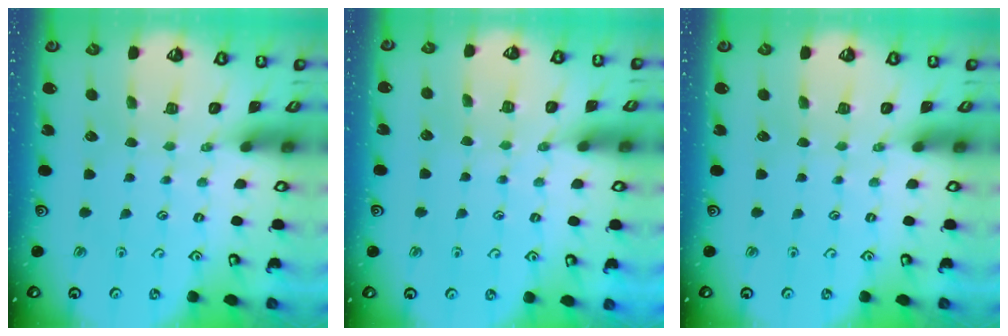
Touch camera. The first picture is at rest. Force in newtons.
{"total": 4.7, "press": 4.7, "slide": 0.5}
{"total": 0.0}